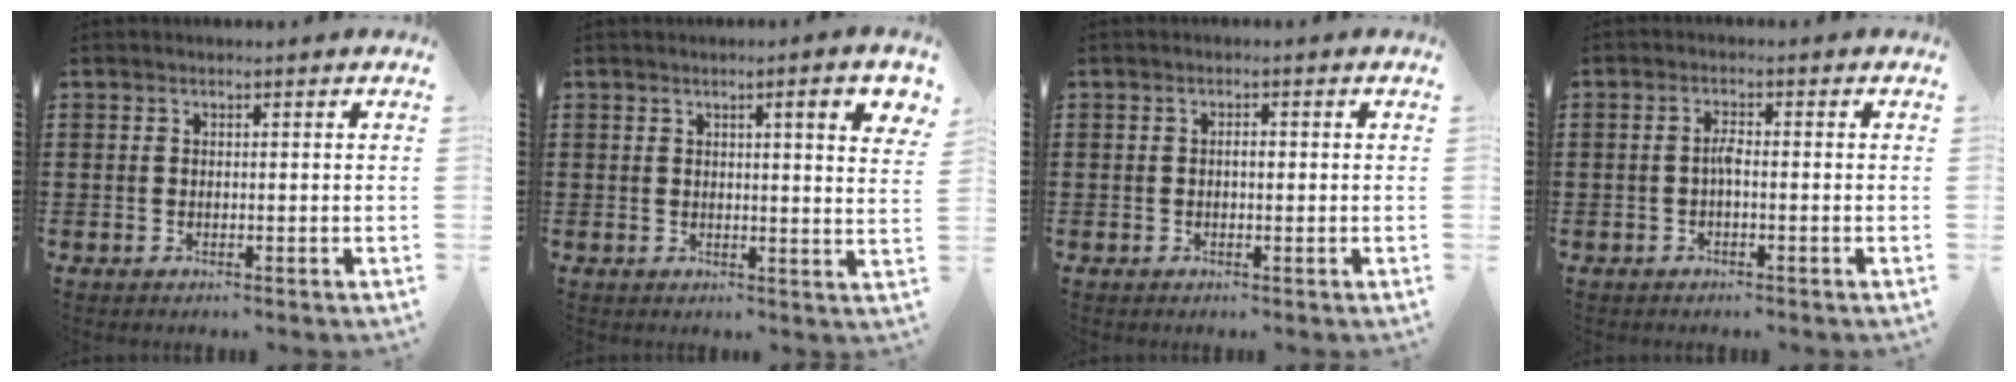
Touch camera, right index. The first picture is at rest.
{"total": 5.9, "force": [2.4, 0.5, 5.3], "torque": [-0.079, -0.007, 0.034]}
{"total": 1.2, "force": [-0.1, 0.4, 1.2], "torque": [-0.022, 0.001, -0.002]}
{"total": 1.9, "force": [-0.5, 0.5, 1.8], "torque": [-0.044, 0.000, -0.012]}